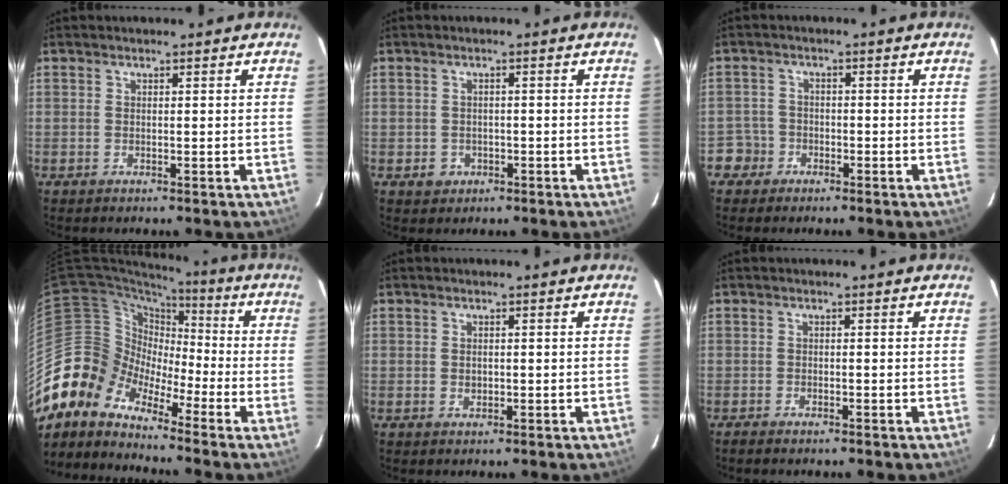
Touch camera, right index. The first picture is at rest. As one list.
[{"total": 2.8, "force": [-0.9, 2.5, 0.5], "torque": [-0.013, 0.003, -0.008]}, {"total": 3.8, "force": [-2.0, 3.2, -0.5], "torque": [0.014, 0.024, -0.037]}, {"total": 11.2, "force": [-8.4, 7.1, 2.2], "torque": [-0.048, 0.029, -0.188]}, {"total": 0.7, "force": [-0.1, 0.6, 0.3], "torque": [-0.004, 0.001, -0.002]}, {"total": 1.7, "force": [-1.5, 0.4, 0.8], "torque": [-0.022, -0.004, -0.027]}]